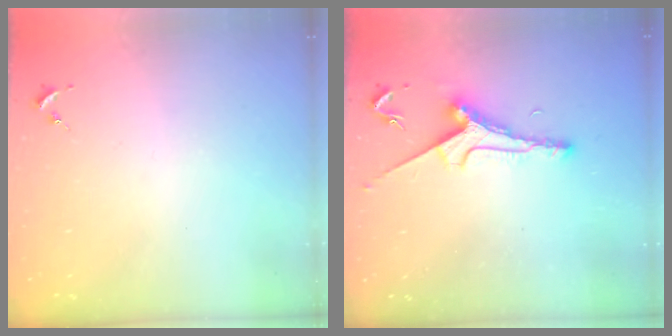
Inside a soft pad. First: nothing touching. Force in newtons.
{"total": 8.1, "press": 8.1, "slide": 0.7}